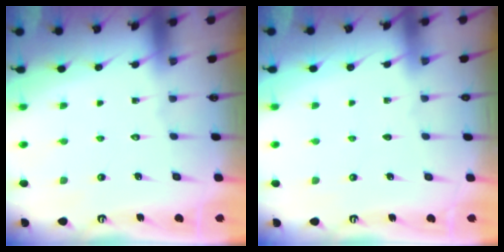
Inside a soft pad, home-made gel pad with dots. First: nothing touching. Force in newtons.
{"total": 0.5, "press": 0.2, "slide": 0.5}